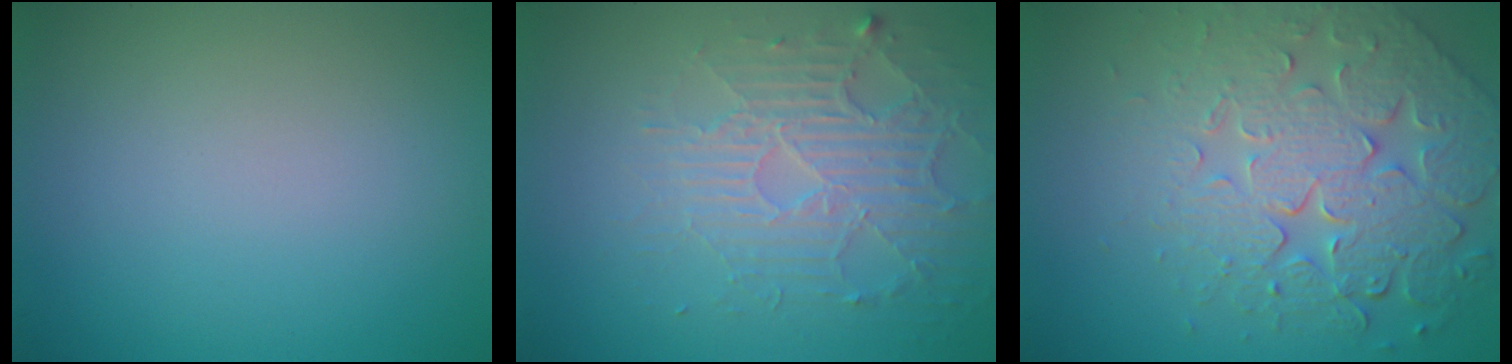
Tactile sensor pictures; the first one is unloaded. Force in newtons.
{"total": 4.0, "press": 3.4, "slide": 2.1}
{"total": 7.7, "press": 5.8, "slide": 5.1}